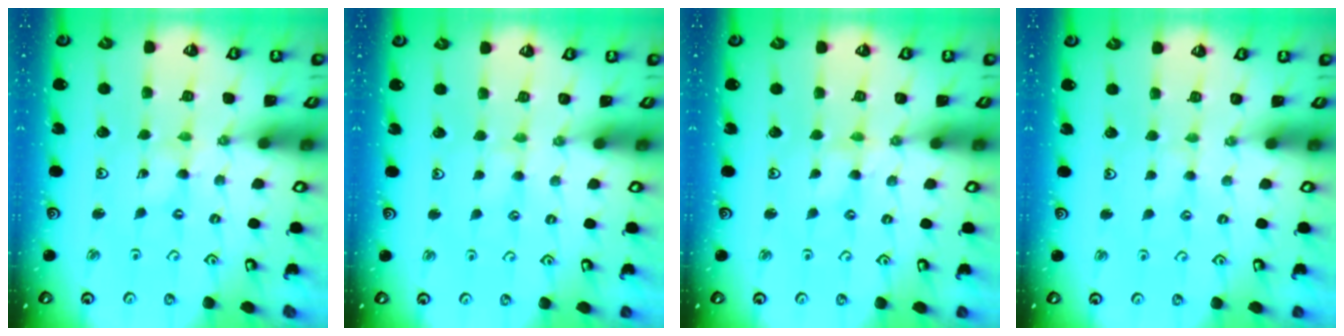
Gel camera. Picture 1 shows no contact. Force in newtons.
{"total": 2.1, "press": 2.1, "slide": 0.3}
{"total": 0.7, "press": 0.7, "slide": 0.2}
{"total": 1.3, "press": 1.2, "slide": 0.3}